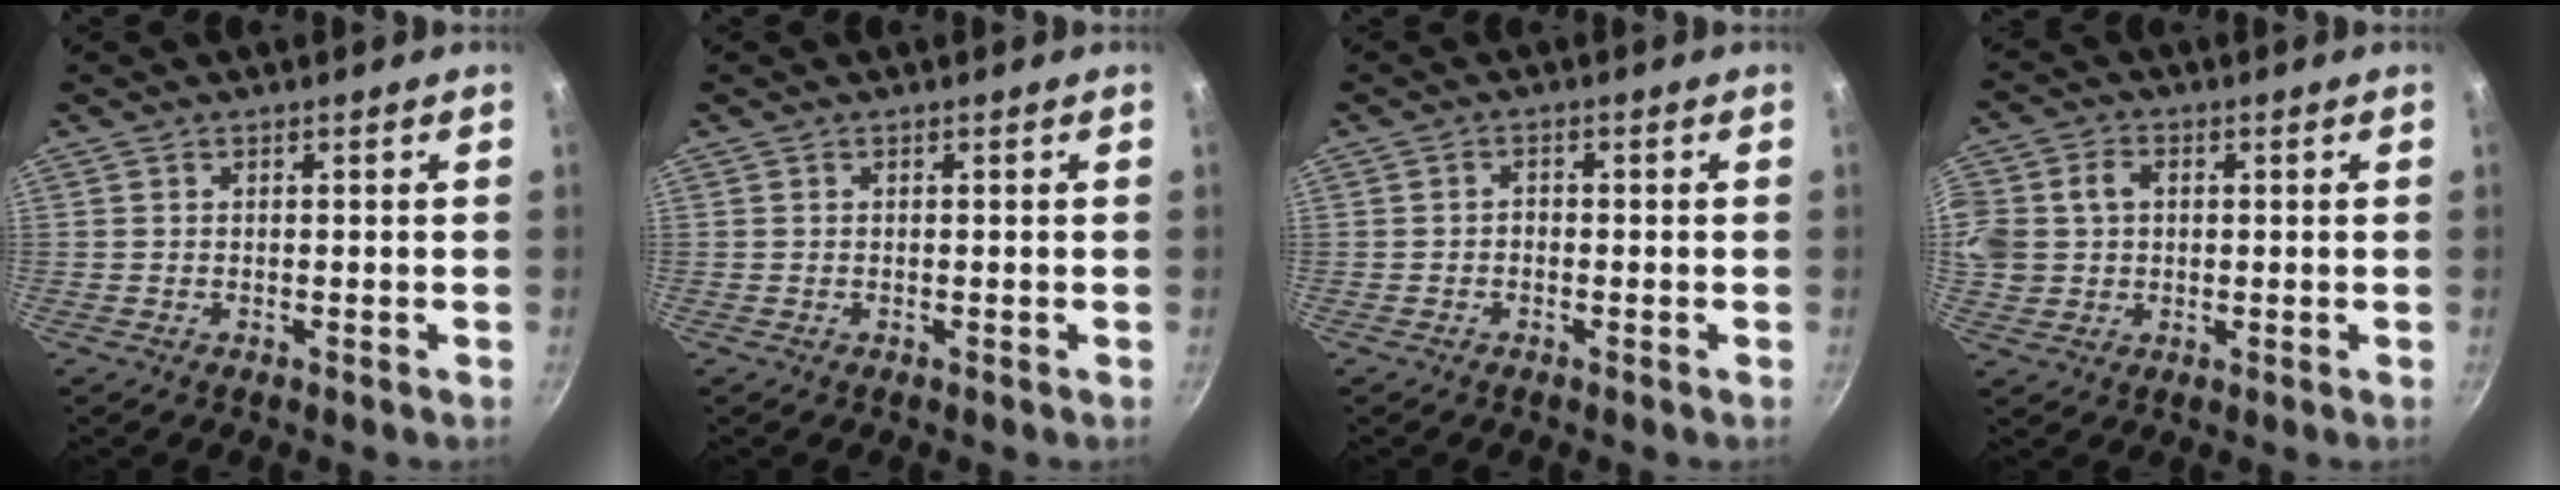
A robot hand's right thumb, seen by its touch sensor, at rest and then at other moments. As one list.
[{"total": 0.0}, {"total": 1.3, "force": [-0.5, 1.0, 0.7], "torque": [-0.010, 0.009, -0.010]}, {"total": 12.6, "force": [1.9, 10.7, 6.4], "torque": [-0.158, 0.029, 0.035]}]